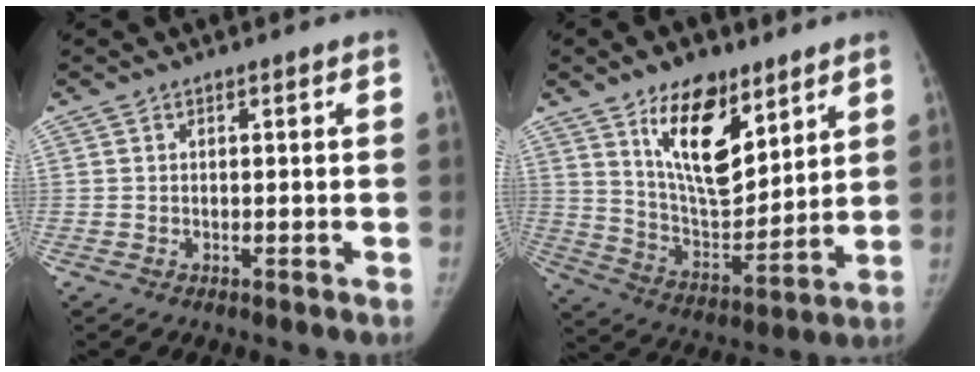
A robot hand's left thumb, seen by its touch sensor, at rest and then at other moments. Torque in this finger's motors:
{"motor_torque": [0.16, -0.06, 1.90, -0.87, 0.46]}